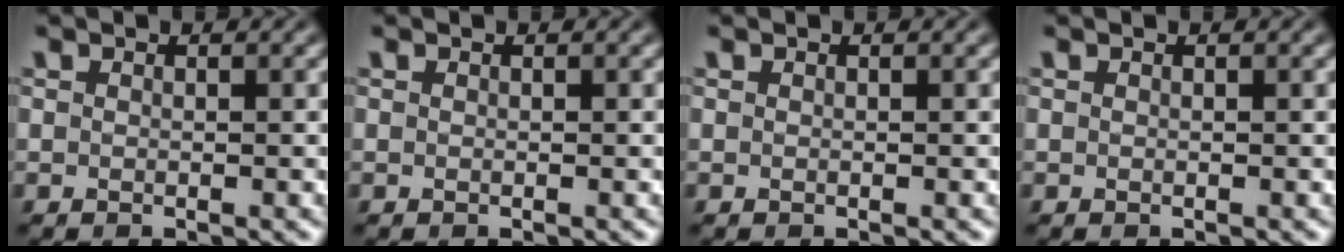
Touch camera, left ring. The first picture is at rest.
{"total": 0.0}
{"total": 0.0}
{"total": 0.0}